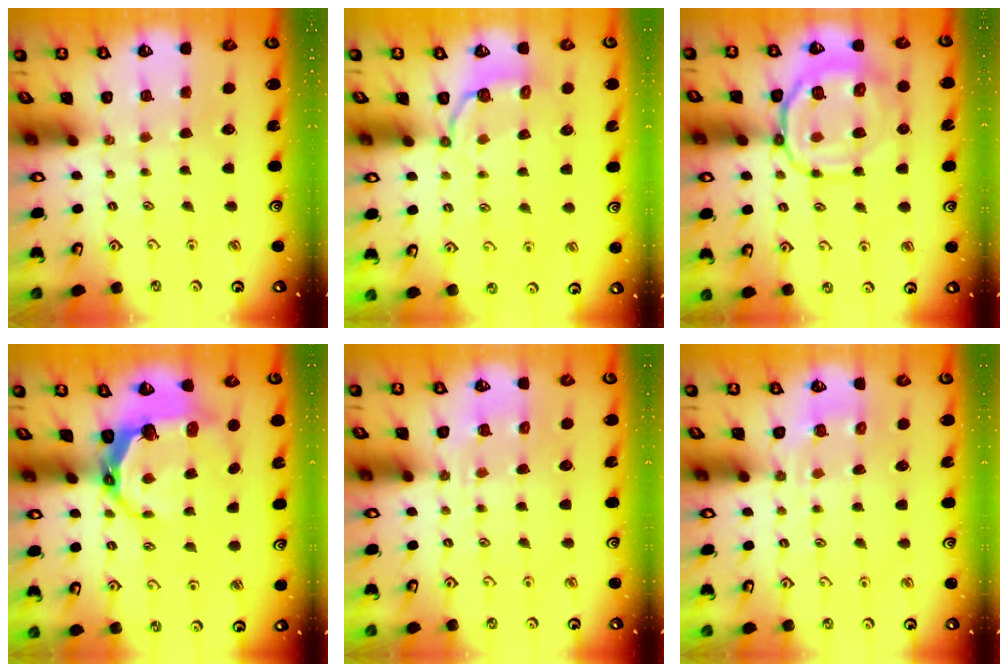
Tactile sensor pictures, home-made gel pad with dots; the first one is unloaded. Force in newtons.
{"total": 3.1, "press": 1.5, "slide": 2.7}
{"total": 14.0, "press": 13.9, "slide": 1.6}
{"total": 9.2, "press": 7.5, "slide": 5.2}
{"total": 6.1, "press": 6.0, "slide": 0.9}
{"total": 6.6, "press": 6.5, "slide": 1.3}